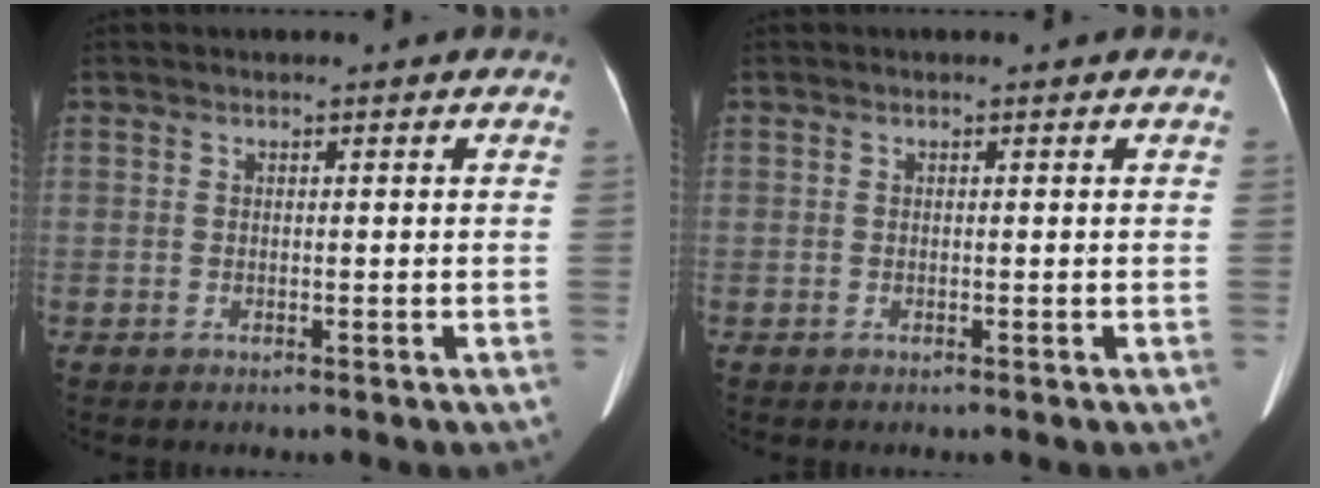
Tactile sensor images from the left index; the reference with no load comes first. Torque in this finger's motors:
{"motor_torque": [-0.11, -0.03, -0.01, -0.01]}